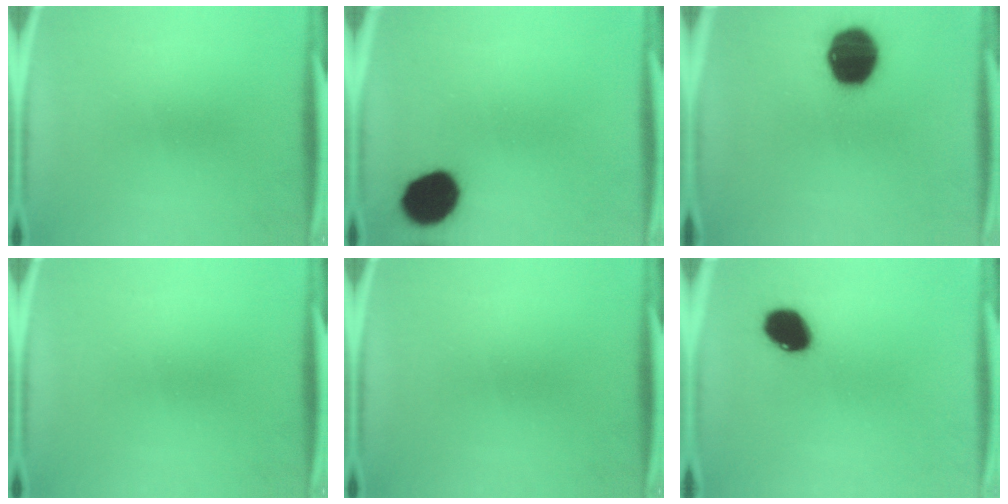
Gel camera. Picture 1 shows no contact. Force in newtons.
{"total": 13.2}
{"total": 17.5}
{"total": 0.0}
{"total": 0.0}
{"total": 8.9}